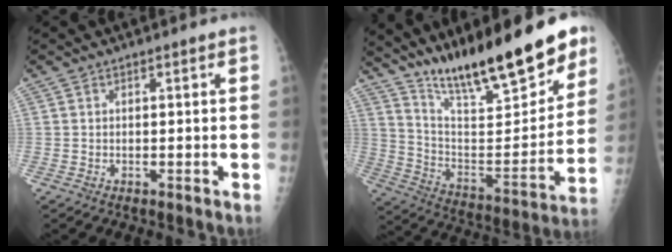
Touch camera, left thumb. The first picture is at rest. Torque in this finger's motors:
{"motor_torque": [0.66, 0.60, 1.07, -1.70, 0.38]}